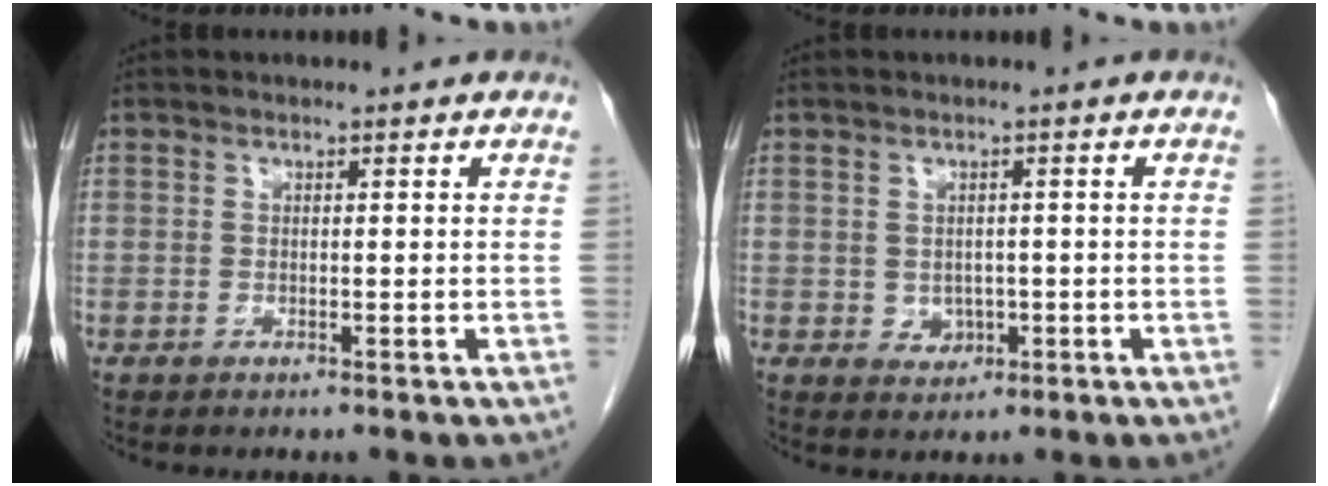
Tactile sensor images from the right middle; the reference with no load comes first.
{"total": 2.2, "force": [-0.3, 1.8, 1.1], "torque": [-0.020, -0.001, 0.004]}